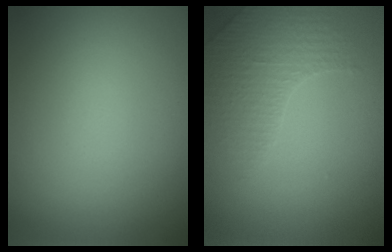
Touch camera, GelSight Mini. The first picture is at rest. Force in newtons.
{"total": 1.8, "press": 1.6, "slide": 0.8}